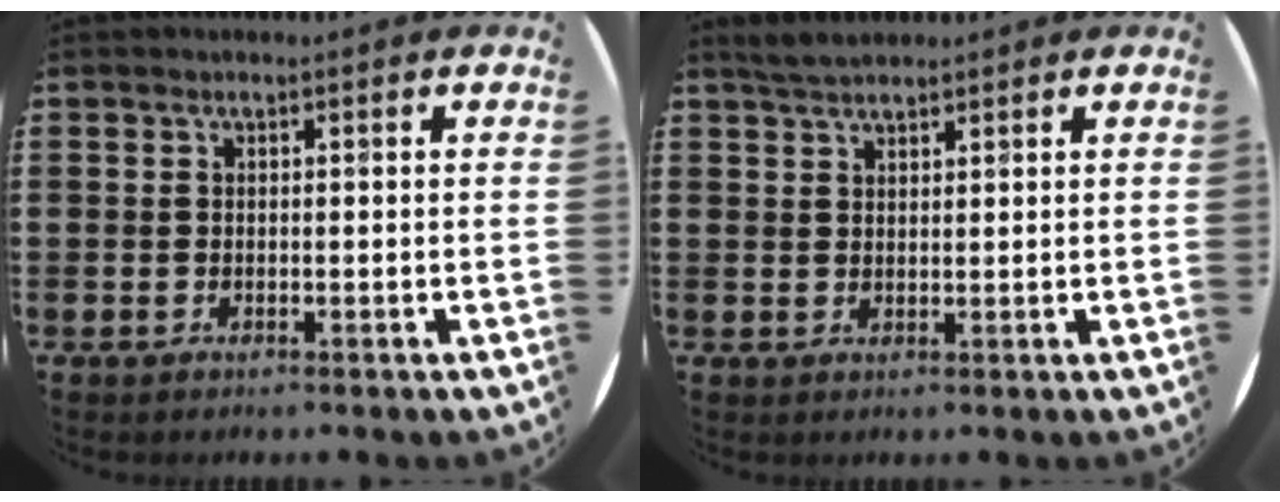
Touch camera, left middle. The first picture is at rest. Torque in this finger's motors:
{"motor_torque": [0.45, -0.37, 0.00, 0.01]}